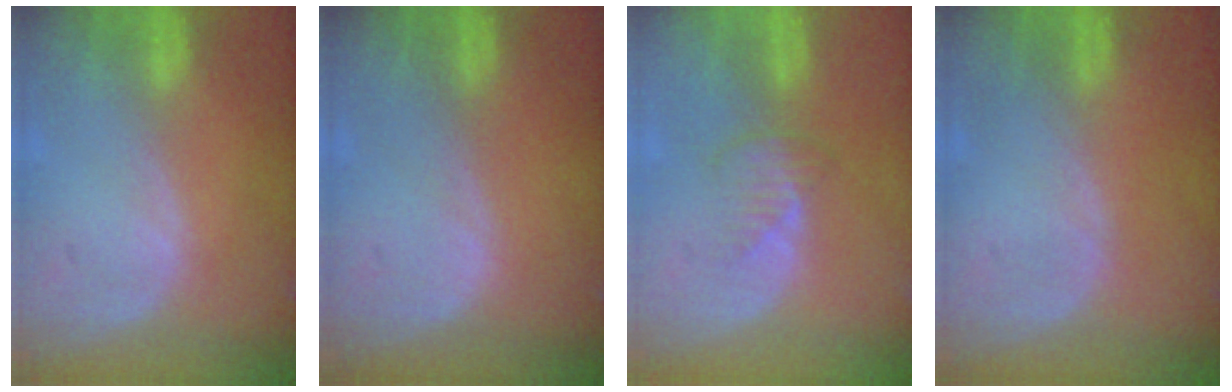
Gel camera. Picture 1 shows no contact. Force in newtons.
{"total": 0.0}
{"total": 2.5, "press": 2.5, "slide": 0.4}
{"total": 0.0}